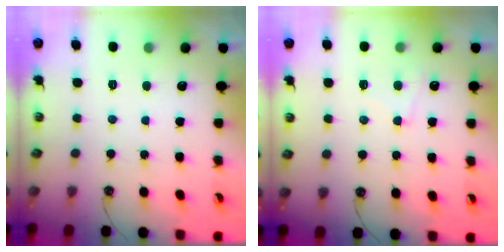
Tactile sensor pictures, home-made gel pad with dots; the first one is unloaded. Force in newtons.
{"total": 0.6, "press": 0.3, "slide": 0.5}